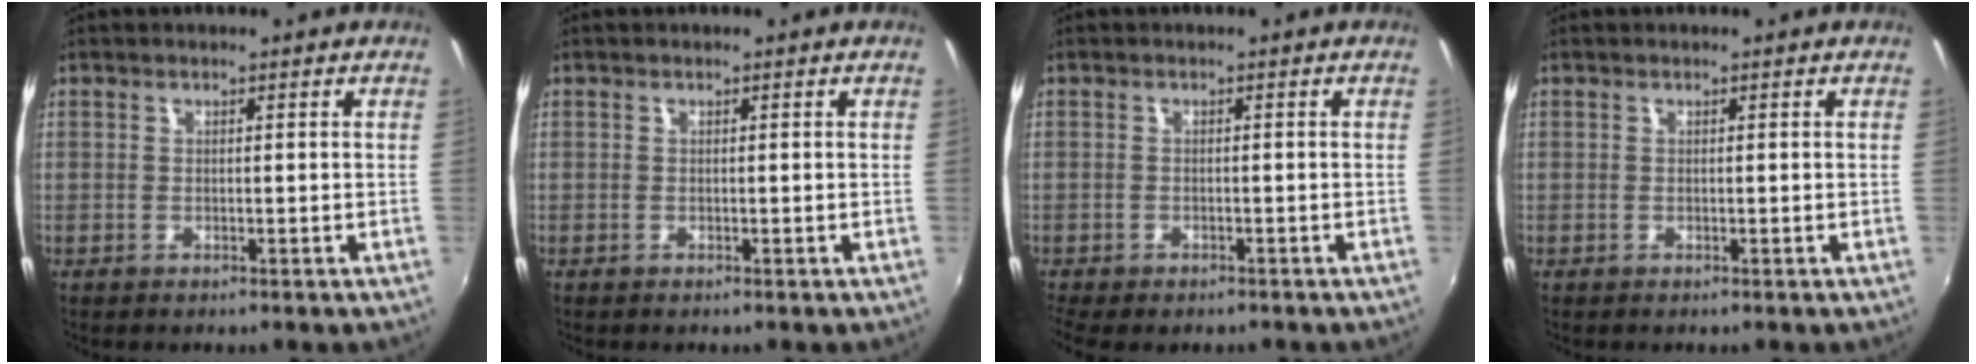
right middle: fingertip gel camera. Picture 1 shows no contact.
{"total": 0.0}
{"total": 4.4, "force": [-3.3, 1.7, 2.4], "torque": [-0.060, -0.029, -0.052]}
{"total": 0.0}